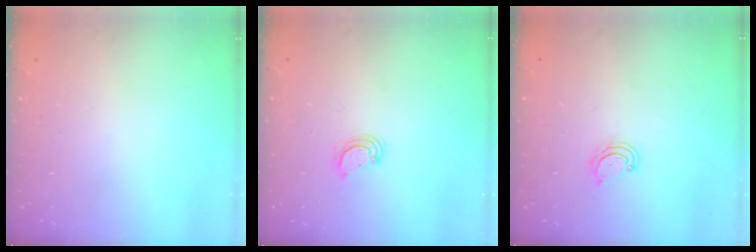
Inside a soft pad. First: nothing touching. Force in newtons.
{"total": 3.4, "press": 3.3, "slide": 0.4}
{"total": 4.4, "press": 4.3, "slide": 0.3}